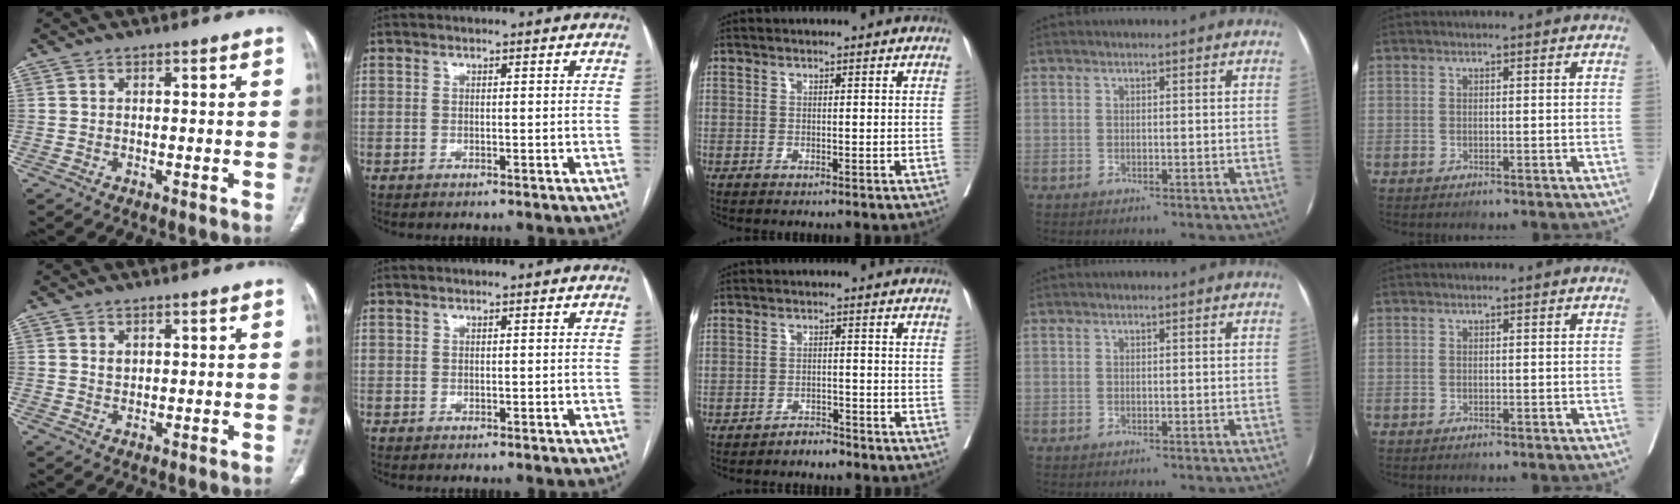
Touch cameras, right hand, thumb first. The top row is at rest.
{"thumb": {"total": 1.3, "force": [0.6, 0.9, 0.7], "torque": [-0.007, -0.005, 0.014]}, "middle": {"total": 1.9, "force": [-1.8, 0.5, 0.2], "torque": [-0.007, -0.001, -0.030]}}